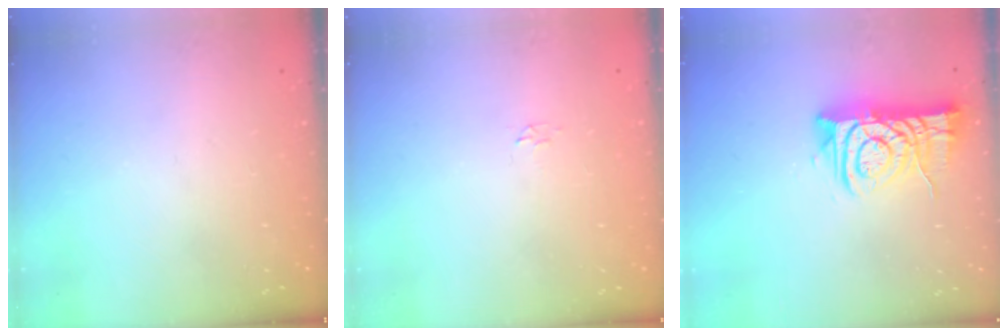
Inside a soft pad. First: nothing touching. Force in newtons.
{"total": 1.9, "press": 1.9, "slide": 0.3}
{"total": 10.6, "press": 10.6, "slide": 1.0}